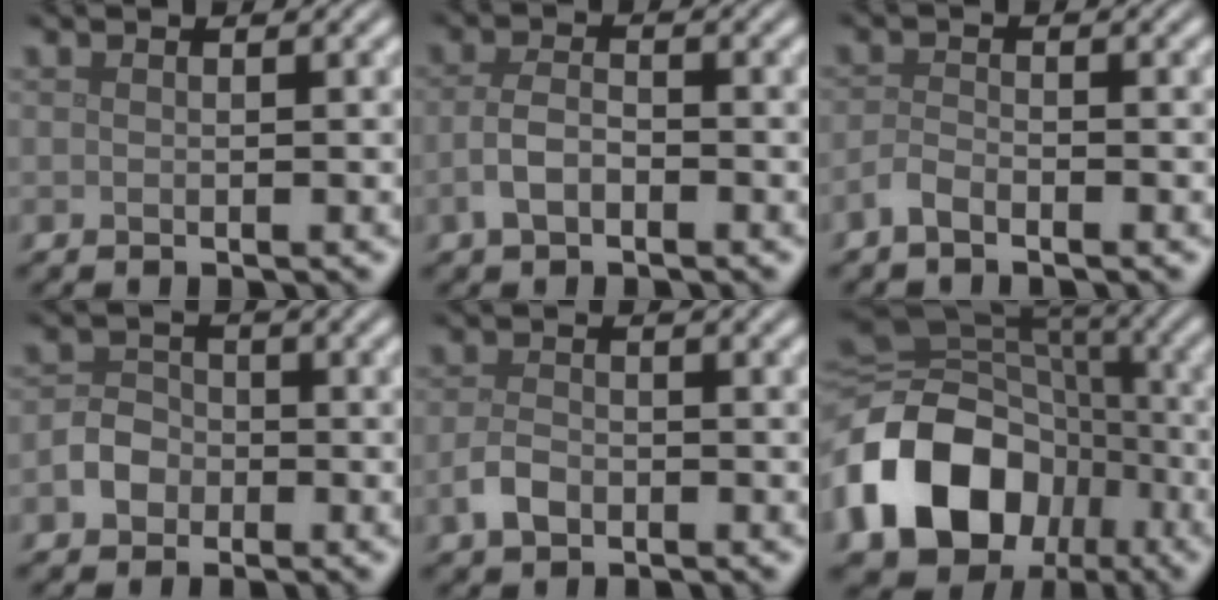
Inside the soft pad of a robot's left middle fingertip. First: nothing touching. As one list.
[{"total": 2.6, "force": [-1.1, 1.4, 1.9], "torque": [-0.041, 0.003, -0.026]}, {"total": 1.6, "force": [-1.2, 0.6, 0.9], "torque": [-0.022, 0.002, -0.030]}, {"total": 2.8, "force": [-1.1, 2.3, 1.2], "torque": [-0.014, 0.004, -0.026]}, {"total": 2.3, "force": [-1.0, 1.5, 1.4], "torque": [-0.028, 0.001, -0.025]}, {"total": 17.8, "force": [-5.7, 13.8, 9.7], "torque": [-0.227, -0.018, -0.108]}]